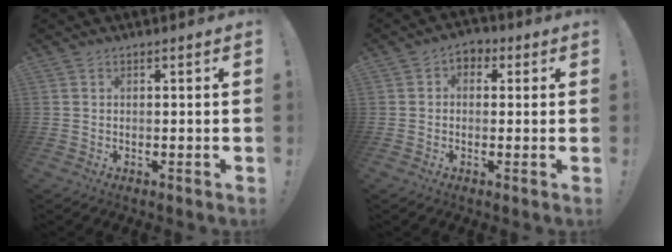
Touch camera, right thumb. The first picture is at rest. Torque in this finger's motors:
{"motor_torque": [0.08, 0.48, 0.07, -0.08, 0.00]}